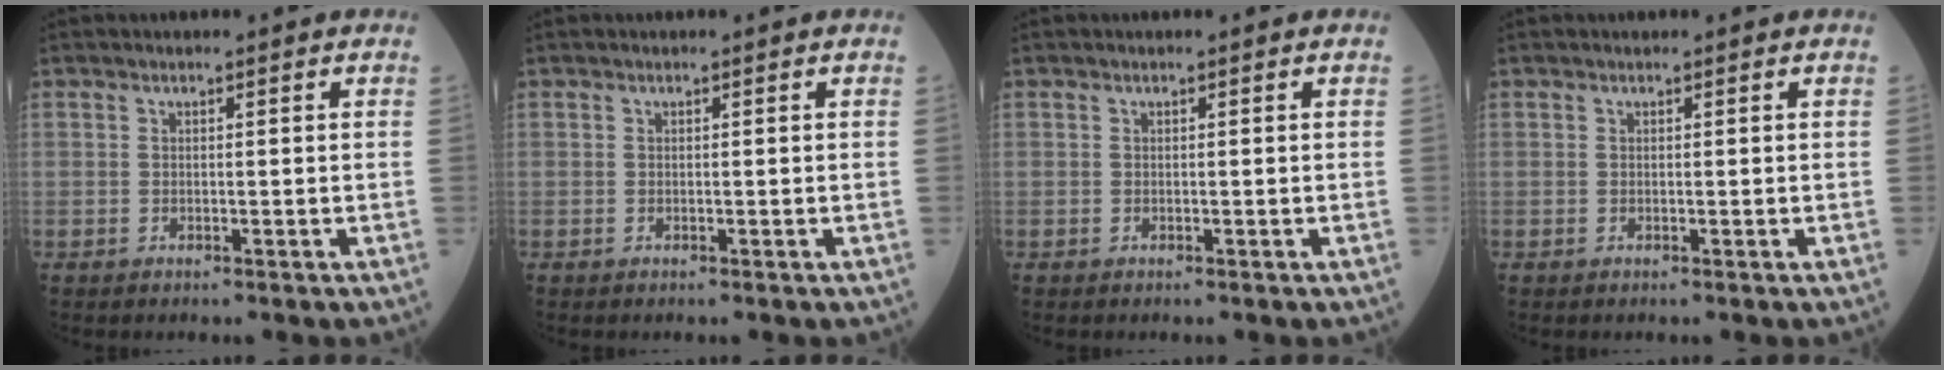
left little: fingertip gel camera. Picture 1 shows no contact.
{"total": 0.0}
{"total": 0.0}
{"total": 0.0}